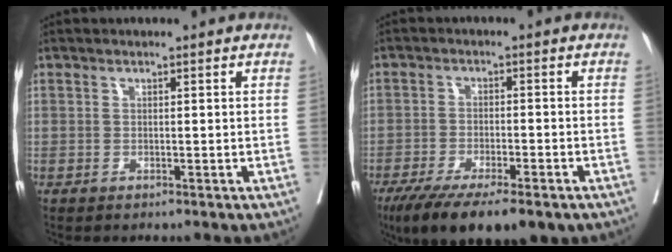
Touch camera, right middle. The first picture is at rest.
{"total": 15.2, "force": [-10.7, 4.2, 10.0], "torque": [-0.156, -0.027, -0.166]}